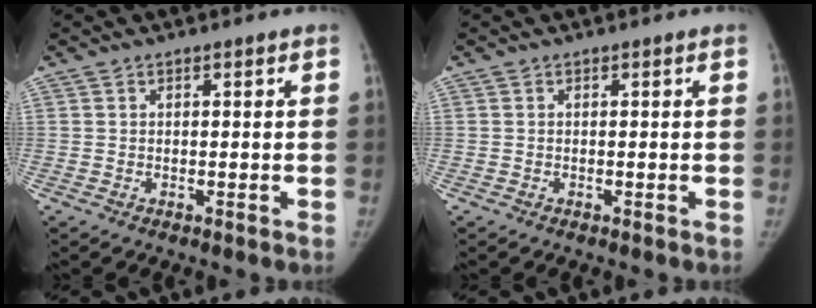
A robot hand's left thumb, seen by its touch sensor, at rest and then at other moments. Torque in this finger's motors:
{"motor_torque": [0.05, 0.02, 0.22, -0.05, 0.03]}